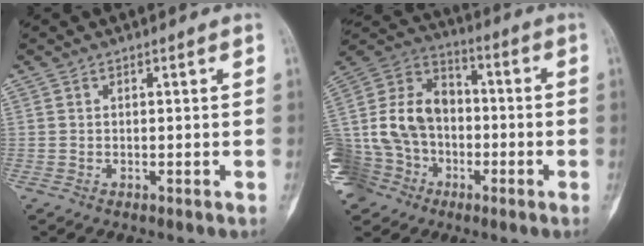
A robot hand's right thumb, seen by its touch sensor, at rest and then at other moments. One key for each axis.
{"total": 26.1, "fx": -7.1, "fy": 21.4, "fz": 13.1, "tx": -0.310, "ty": 0.079, "tz": -0.123}